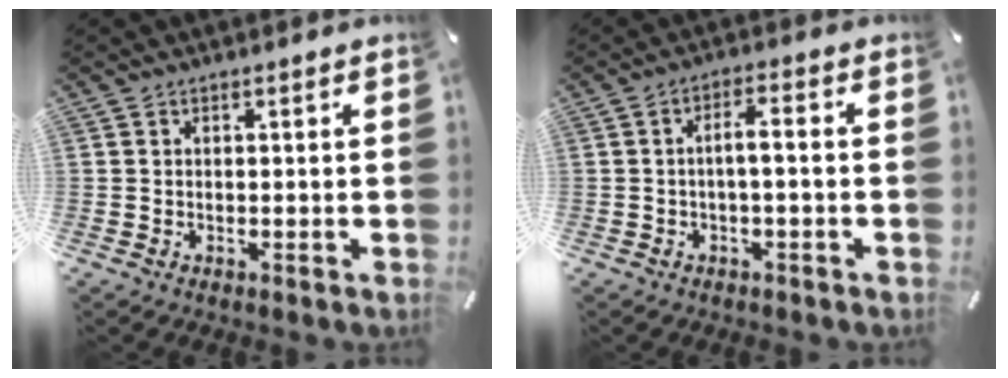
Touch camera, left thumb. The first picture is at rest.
{"total": 4.0, "force": [-1.0, 1.0, 3.7], "torque": [-0.067, 0.011, -0.021]}